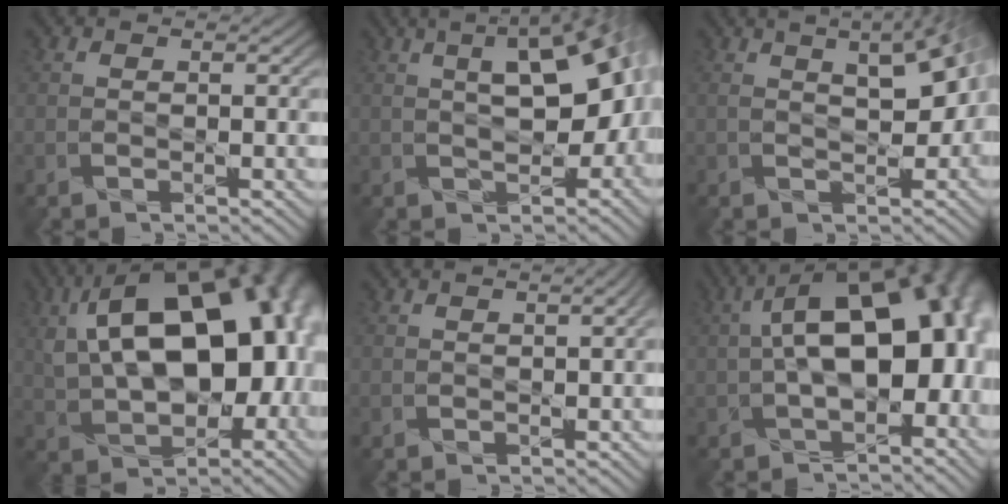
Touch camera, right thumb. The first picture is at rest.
{"total": 10.8, "force": [1.5, 5.0, 9.5], "torque": [-0.133, -0.003, 0.025]}
{"total": 7.9, "force": [1.7, 3.1, 7.1], "torque": [-0.110, 0.001, 0.025]}
{"total": 19.2, "force": [3.6, 10.4, 15.7], "torque": [-0.244, 0.020, 0.045]}
{"total": 2.4, "force": [-0.5, 1.1, 2.0], "torque": [-0.021, -0.009, 0.002]}
{"total": 15.5, "force": [0.9, 8.1, 13.2], "torque": [-0.182, -0.003, 0.028]}